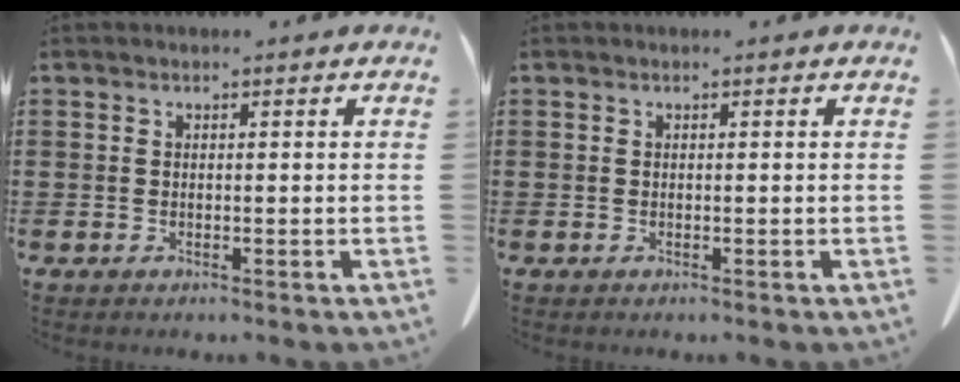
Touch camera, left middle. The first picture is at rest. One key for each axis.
{"total": 0.0}